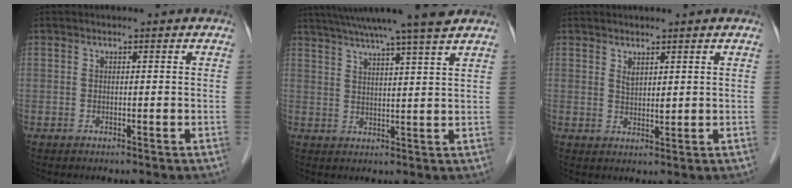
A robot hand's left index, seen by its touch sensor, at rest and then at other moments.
{"total": 13.8, "force": [11.8, -1.3, 7.0], "torque": [-0.121, 0.007, 0.163]}
{"total": 1.8, "force": [1.2, 0.5, 1.2], "torque": [-0.029, -0.002, 0.028]}